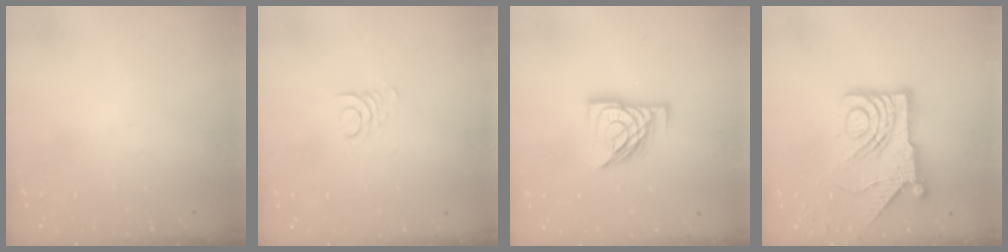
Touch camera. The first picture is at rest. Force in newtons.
{"total": 1.6, "press": 1.6, "slide": 0.1}
{"total": 13.2, "press": 13.2, "slide": 1.1}
{"total": 14.5, "press": 14.4, "slide": 1.7}